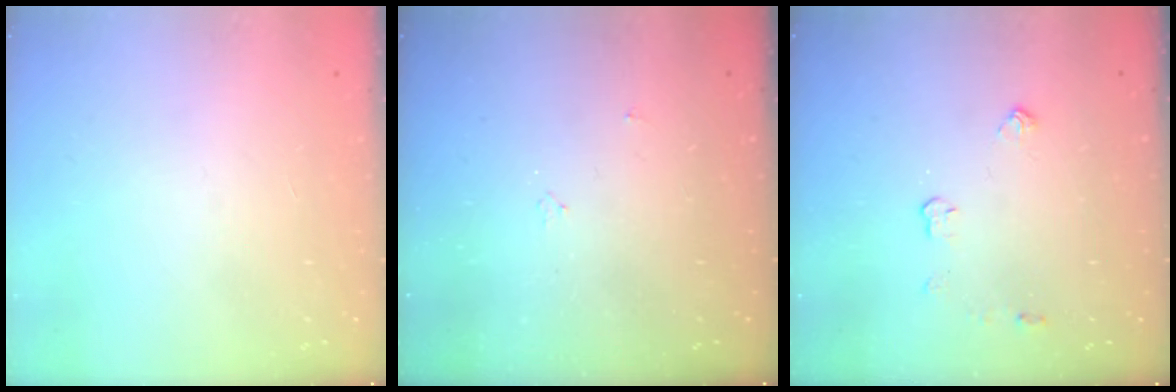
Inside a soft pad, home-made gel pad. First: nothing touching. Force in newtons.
{"total": 2.7, "press": 2.7, "slide": 0.5}
{"total": 3.6, "press": 3.5, "slide": 0.6}